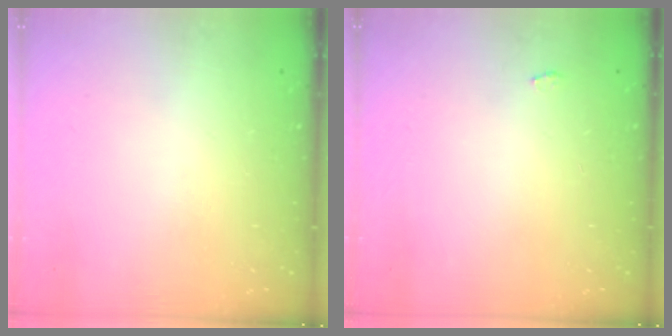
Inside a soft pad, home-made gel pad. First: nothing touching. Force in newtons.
{"total": 2.2, "press": 2.1, "slide": 0.3}